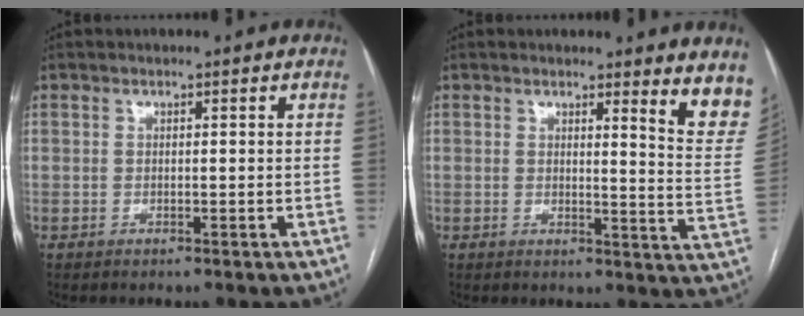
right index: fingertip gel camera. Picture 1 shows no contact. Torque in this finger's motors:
{"motor_torque": [0.16, 0.29, 0.05, 0.01]}